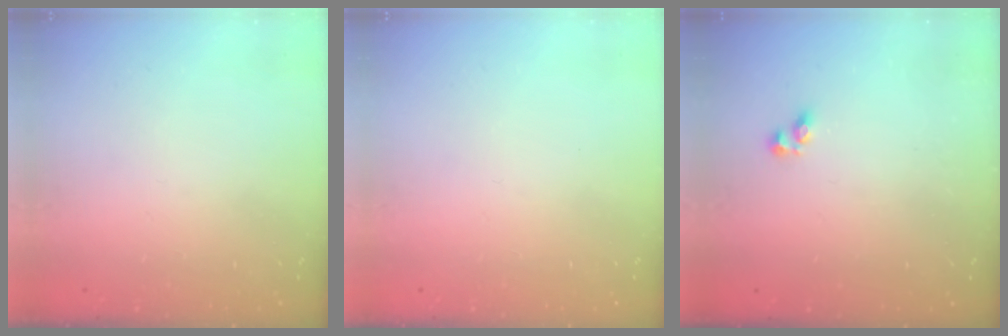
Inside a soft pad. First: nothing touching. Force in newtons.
{"total": 0.0}
{"total": 1.6, "press": 1.5, "slide": 0.3}